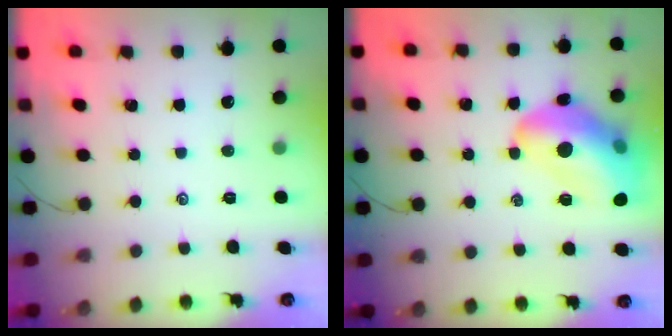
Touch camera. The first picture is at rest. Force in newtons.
{"total": 19.3, "press": 18.8, "slide": 4.1}